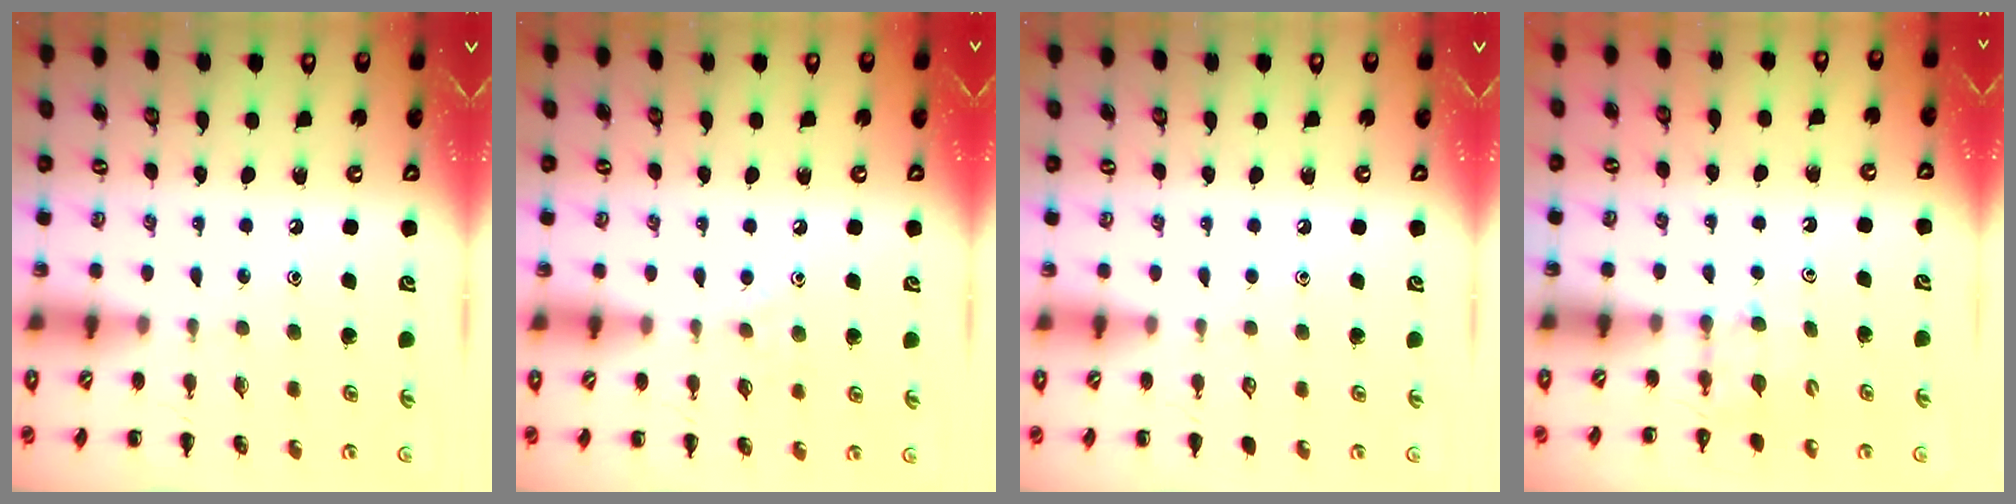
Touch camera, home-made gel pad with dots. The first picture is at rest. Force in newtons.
{"total": 4.9, "press": 4.6, "slide": 1.5}
{"total": 0.0}
{"total": 3.3, "press": 3.1, "slide": 1.1}